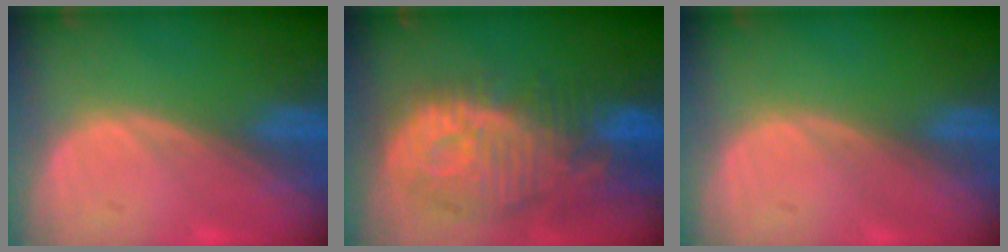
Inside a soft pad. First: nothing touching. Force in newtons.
{"total": 12.3, "press": 11.0, "slide": 5.4}
{"total": 0.0}